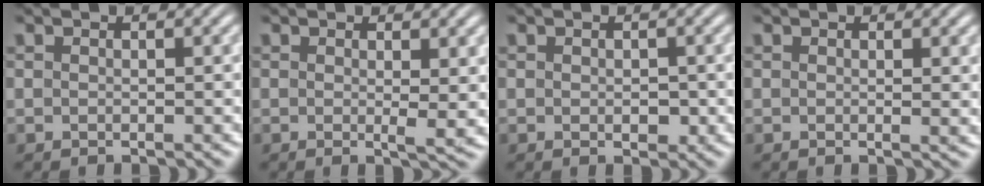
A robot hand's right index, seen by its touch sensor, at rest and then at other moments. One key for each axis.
{"total": 1.8, "fx": 0.5, "fy": 0.0, "fz": 1.7, "tx": -0.027, "ty": -0.009, "tz": 0.007}
{"total": 1.1, "fx": -0.2, "fy": 0.7, "fz": 0.8, "tx": -0.016, "ty": -0.010, "tz": 0.002}
{"total": 0.7, "fx": 0.3, "fy": -0.1, "fz": 0.6, "tx": -0.010, "ty": -0.006, "tz": 0.005}